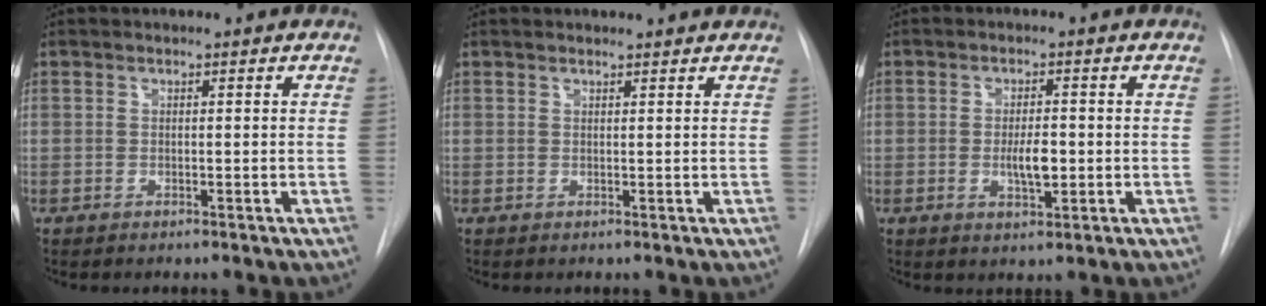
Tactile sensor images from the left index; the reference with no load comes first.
{"total": 3.3, "force": [3.3, 0.5, 0.5], "torque": [-0.012, 0.016, 0.036]}
{"total": 4.0, "force": [-0.5, 1.4, 3.7], "torque": [-0.063, -0.002, -0.005]}